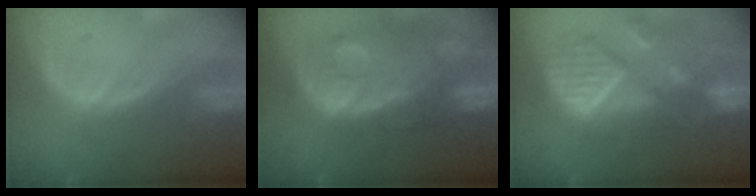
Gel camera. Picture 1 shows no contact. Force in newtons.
{"total": 13.4, "press": 11.0, "slide": 7.6}
{"total": 11.6, "press": 10.2, "slide": 5.5}